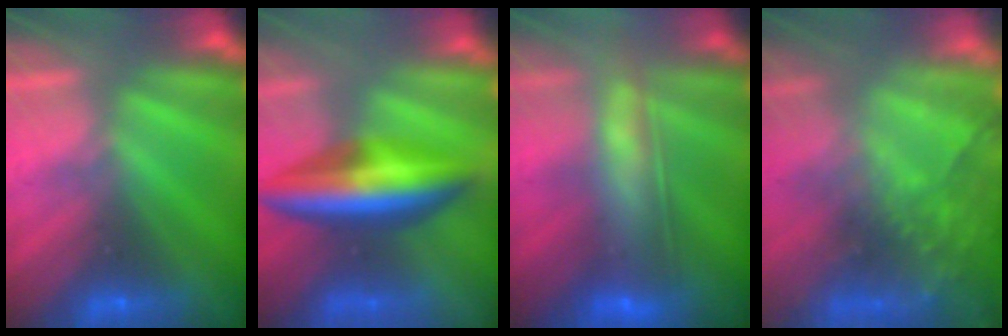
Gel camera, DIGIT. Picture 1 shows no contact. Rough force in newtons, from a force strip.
{"total": 6.5}
{"total": 6.6}
{"total": 9.6}